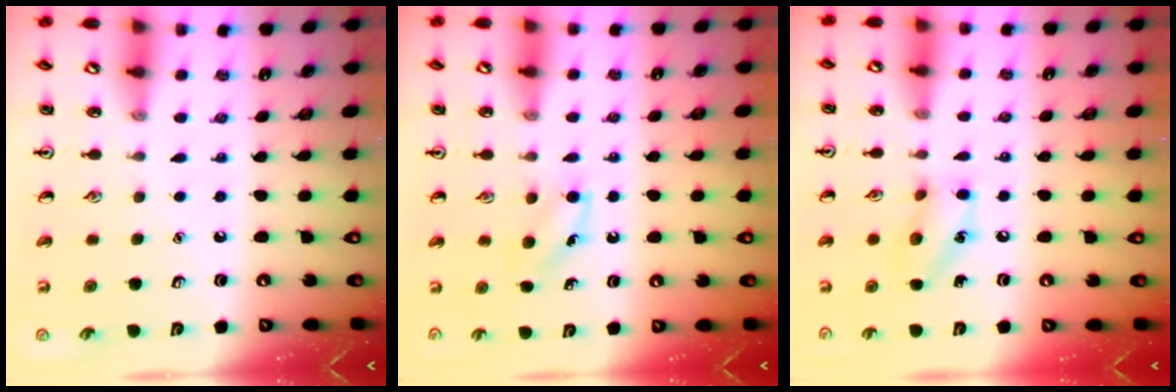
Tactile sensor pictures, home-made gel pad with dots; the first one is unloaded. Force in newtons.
{"total": 5.2, "press": 5.0, "slide": 1.3}
{"total": 9.6, "press": 9.5, "slide": 1.2}